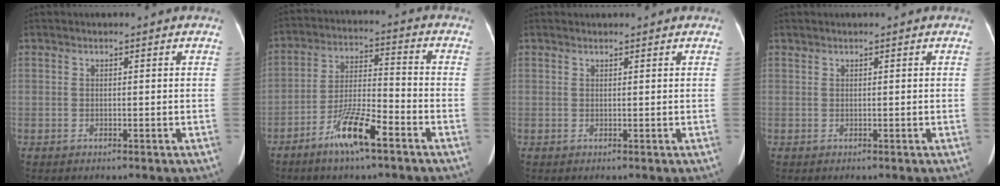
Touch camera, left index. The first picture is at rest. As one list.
[{"total": 9.4, "force": [-5.8, 1.4, 7.3], "torque": [-0.146, -0.005, -0.109]}, {"total": 1.5, "force": [1.4, 0.3, 0.3], "torque": [-0.008, 0.017, 0.021]}, {"total": 0.0}]